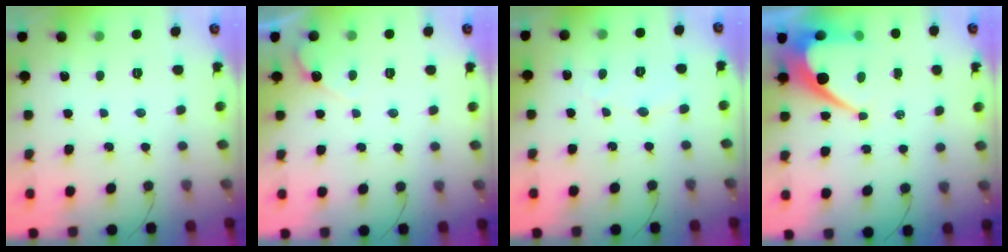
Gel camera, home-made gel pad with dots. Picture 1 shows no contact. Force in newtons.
{"total": 4.3, "press": 4.3, "slide": 0.3}
{"total": 3.0, "press": 2.9, "slide": 0.2}
{"total": 11.0, "press": 11.0, "slide": 0.7}